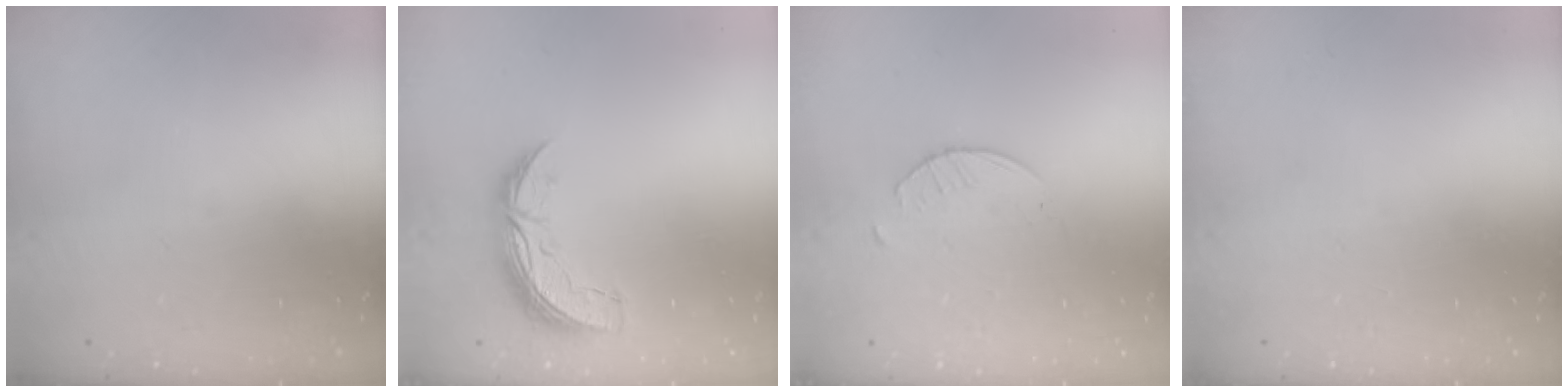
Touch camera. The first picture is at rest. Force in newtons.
{"total": 7.5, "press": 7.5, "slide": 0.5}
{"total": 2.0, "press": 2.0, "slide": 0.3}
{"total": 0.0}